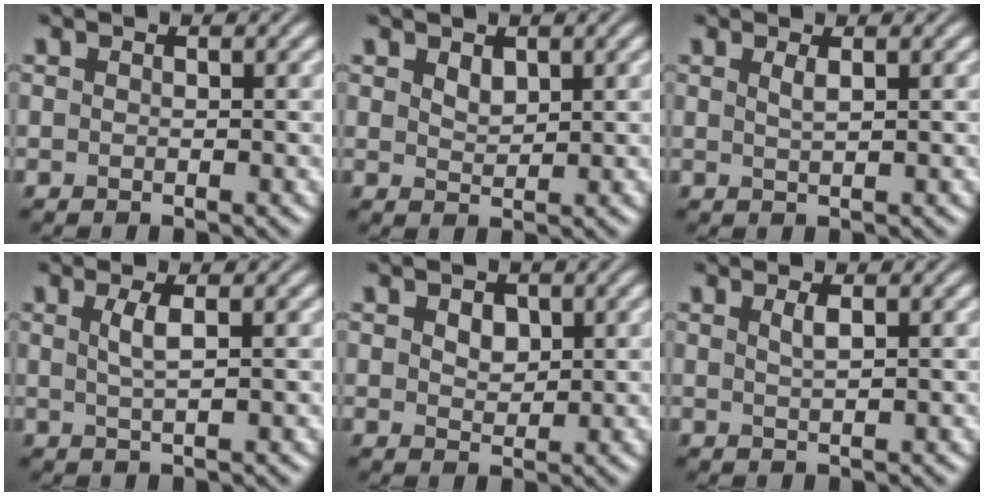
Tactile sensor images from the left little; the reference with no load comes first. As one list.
[{"total": 1.4, "force": [0.9, 0.8, 0.8], "torque": [-0.016, -0.002, 0.022]}, {"total": 1.2, "force": [0.6, 0.3, 1.0], "torque": [-0.015, 0.001, 0.009]}, {"total": 2.0, "force": [0.6, 0.5, 1.9], "torque": [-0.036, 0.000, 0.009]}, {"total": 2.0, "force": [0.8, 1.3, 1.2], "torque": [-0.025, -0.001, 0.016]}, {"total": 1.3, "force": [0.6, 0.4, 1.1], "torque": [-0.016, 0.002, 0.009]}]